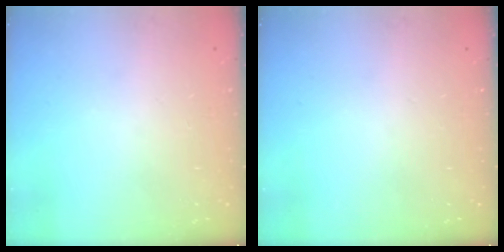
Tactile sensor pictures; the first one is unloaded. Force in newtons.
{"total": 0.0}